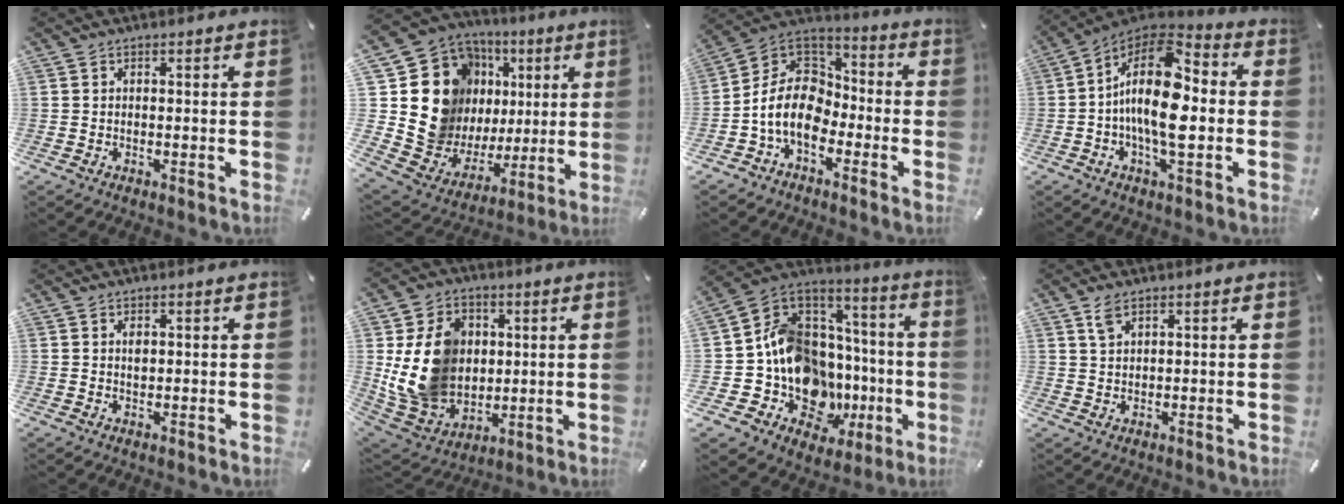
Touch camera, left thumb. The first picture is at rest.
{"total": 18.3, "force": [4.5, 16.1, 7.5], "torque": [-0.133, -0.052, 0.112]}
{"total": 13.2, "force": [-5.7, 9.3, 7.4], "torque": [-0.176, 0.018, -0.111]}
{"total": 18.4, "force": [-0.9, 8.5, 16.3], "torque": [-0.319, -0.005, -0.020]}
{"total": 1.4, "force": [0.3, 0.8, 1.1], "torque": [-0.024, 0.002, 0.005]}
{"total": 17.2, "force": [1.9, 14.2, 9.5], "torque": [-0.213, -0.008, 0.041]}
{"total": 15.9, "force": [-6.0, 11.8, 8.8], "torque": [-0.182, -0.044, -0.085]}
{"total": 3.3, "force": [2.0, 1.6, 2.1], "torque": [-0.045, 0.001, 0.036]}